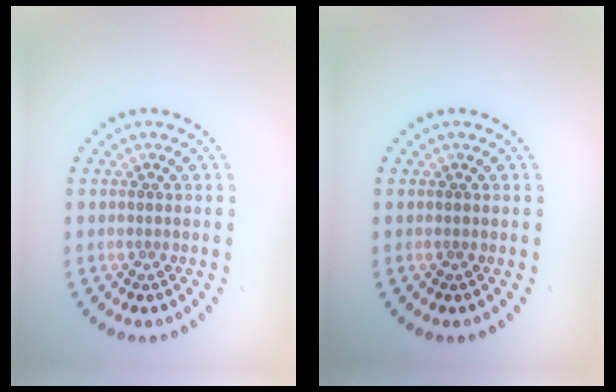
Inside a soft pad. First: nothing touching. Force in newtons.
{"total": 0.0}